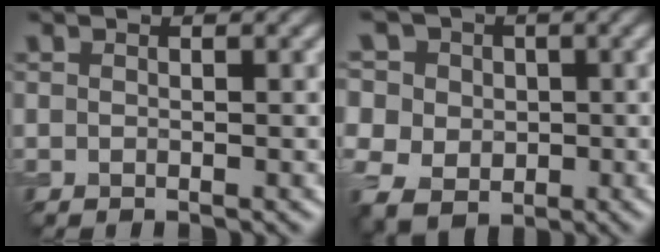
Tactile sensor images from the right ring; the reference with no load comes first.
{"total": 12.5, "force": [3.7, 10.6, 5.6], "torque": [-0.148, 0.034, 0.044]}